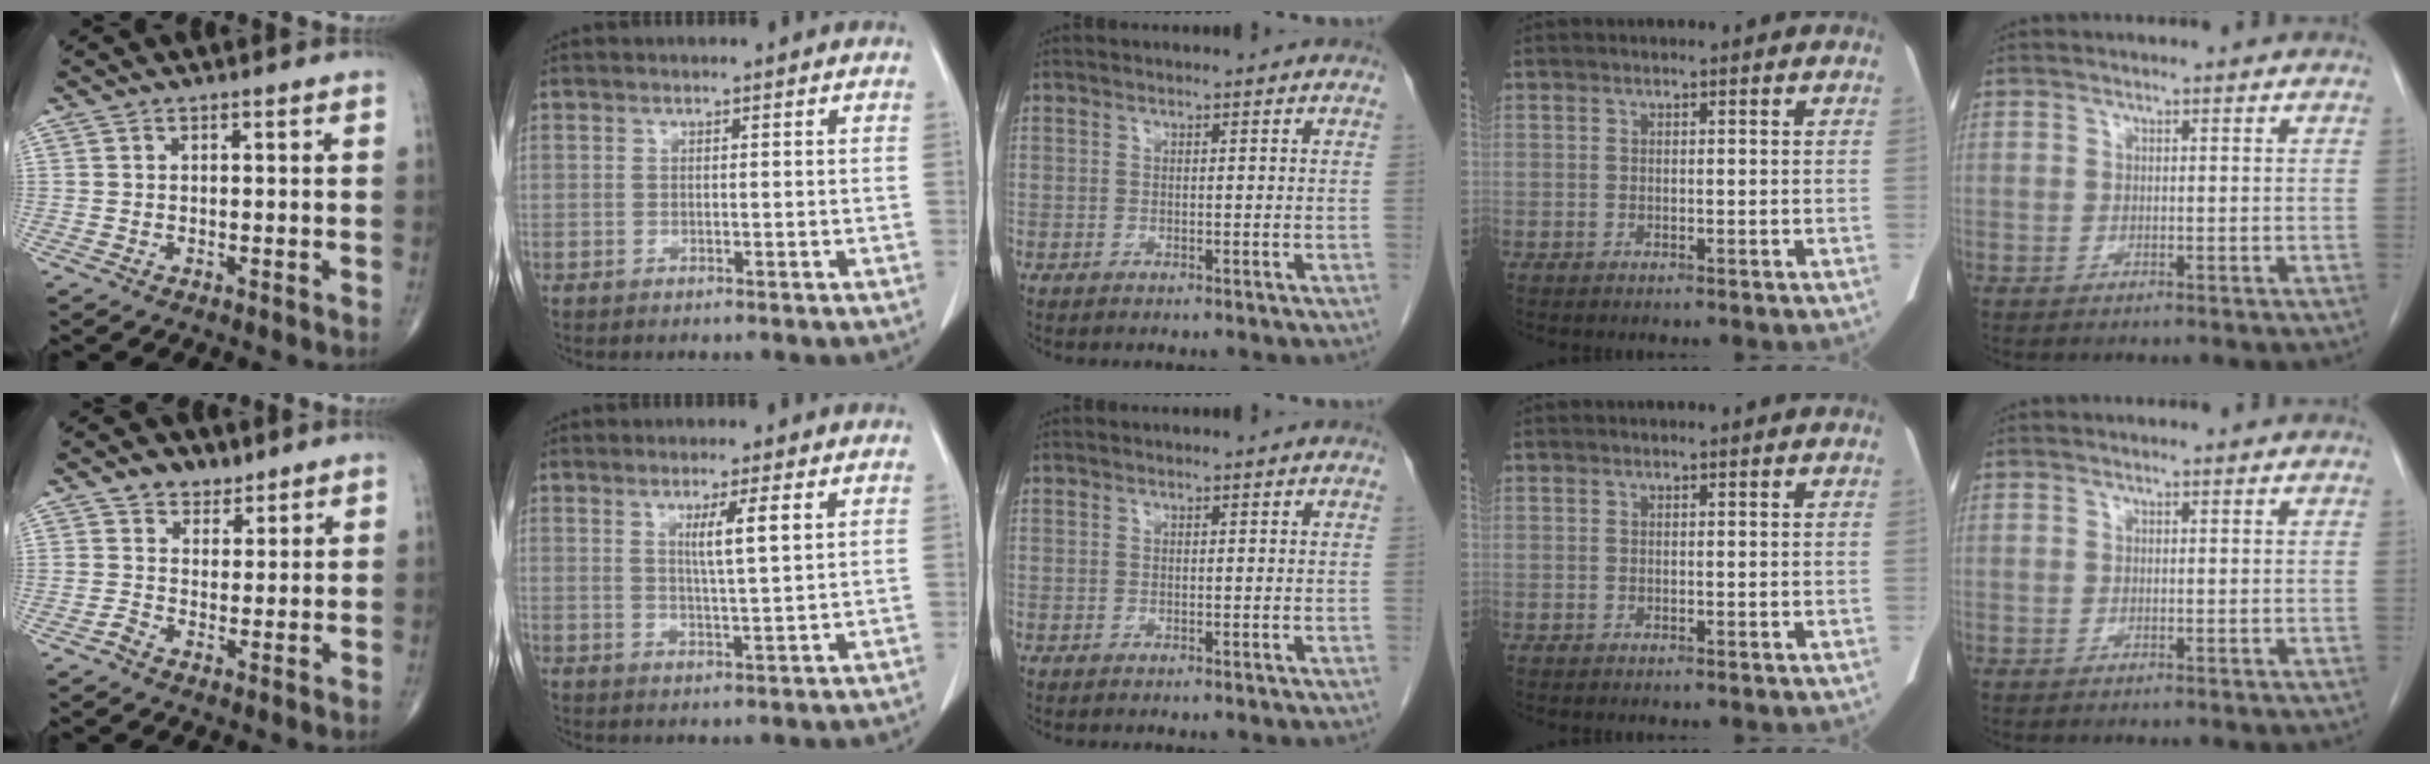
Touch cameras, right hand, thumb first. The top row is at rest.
{"thumb": {"total": 4.1, "force": [2.5, 3.0, 1.4], "torque": [0.000, -0.011, 0.038]}, "index": {"total": 4.9, "force": [2.0, -0.2, 4.4], "torque": [-0.075, -0.007, 0.035]}}